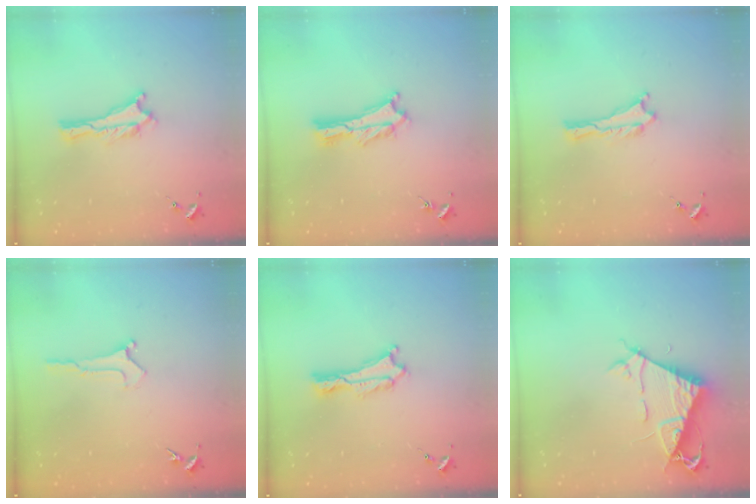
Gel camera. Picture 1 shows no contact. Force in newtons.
{"total": 2.3, "press": 2.3, "slide": 0.3}
{"total": 0.0}
{"total": 0.0}
{"total": 0.7, "press": 0.7, "slide": 0.2}
{"total": 7.6, "press": 7.5, "slide": 1.0}